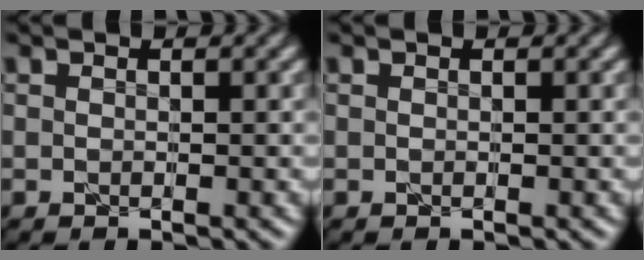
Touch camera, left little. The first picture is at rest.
{"total": 0.0}